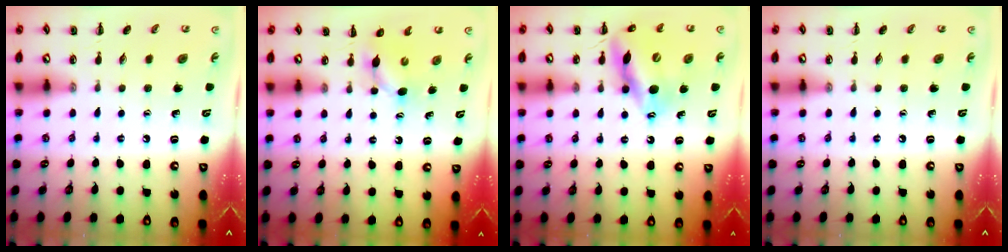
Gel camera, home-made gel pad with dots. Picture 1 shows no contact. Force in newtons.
{"total": 4.0, "press": 3.8, "slide": 1.1}
{"total": 13.6, "press": 12.9, "slide": 4.1}
{"total": 0.0}